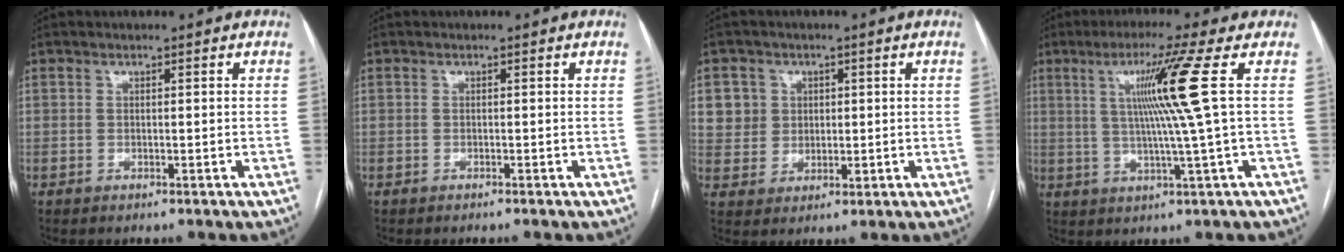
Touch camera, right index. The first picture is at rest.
{"total": 0.0}
{"total": 6.0, "force": [1.9, 5.6, 0.6], "torque": [-0.008, 0.012, 0.043]}
{"total": 9.8, "force": [2.3, -3.0, 9.1], "torque": [-0.154, 0.001, 0.050]}